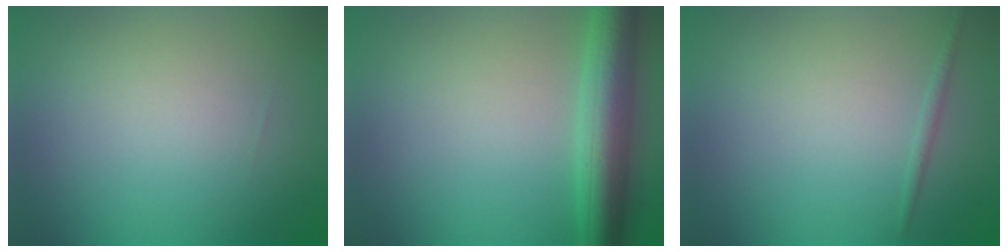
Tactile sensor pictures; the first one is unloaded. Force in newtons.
{"total": 6.3, "press": 6.3, "slide": 0.1}
{"total": 0.7, "press": 0.7, "slide": 0.0}